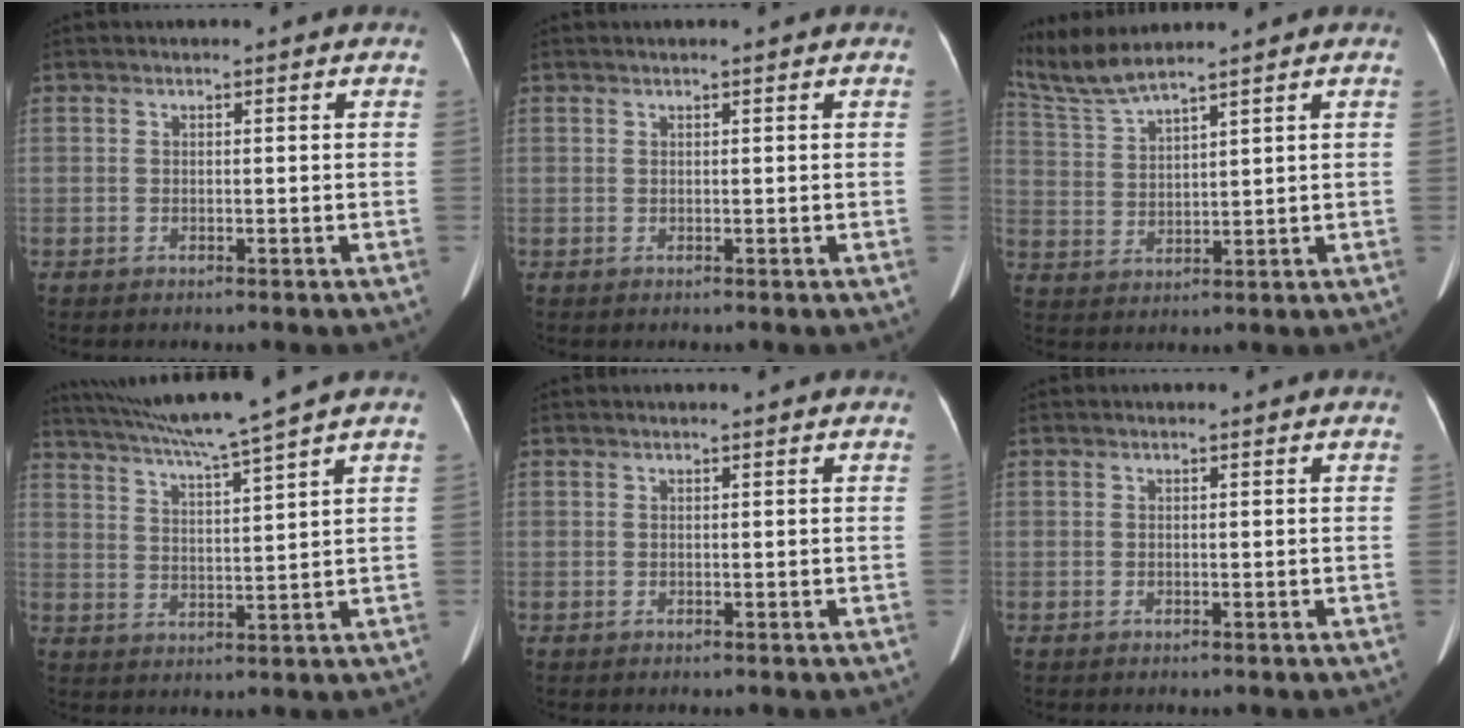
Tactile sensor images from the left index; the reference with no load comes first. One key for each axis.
{"total": 0.8, "fx": 0.7, "fy": -0.1, "fz": 0.4, "tx": -0.002, "ty": 0.012, "tz": 0.011}
{"total": 6.6, "fx": 6.2, "fy": -0.9, "fz": 2.1, "tx": -0.064, "ty": 0.004, "tz": 0.139}
{"total": 10.9, "fx": 9.2, "fy": -2.5, "fz": 5.2, "tx": -0.092, "ty": -0.001, "tz": 0.156}
{"total": 0.0}
{"total": 0.0}